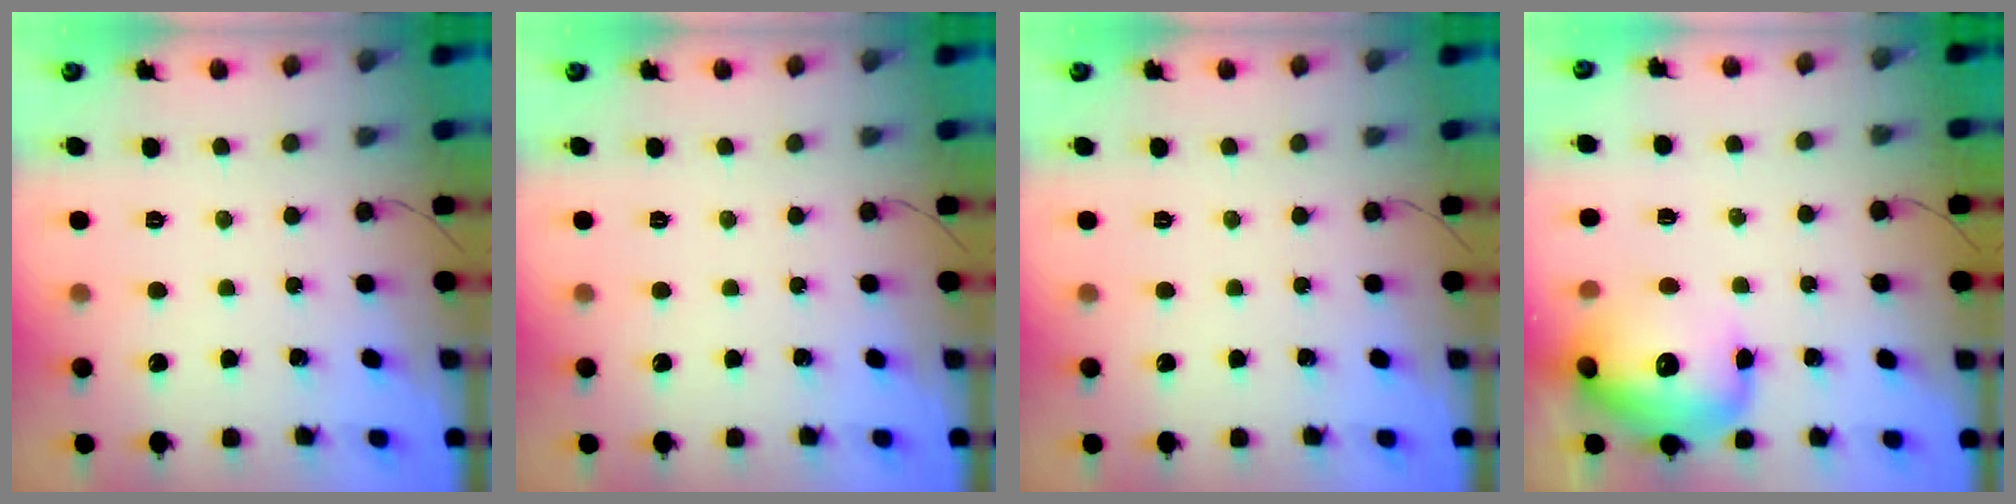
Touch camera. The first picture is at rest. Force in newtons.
{"total": 0.0}
{"total": 0.0}
{"total": 18.0, "press": 17.8, "slide": 2.6}